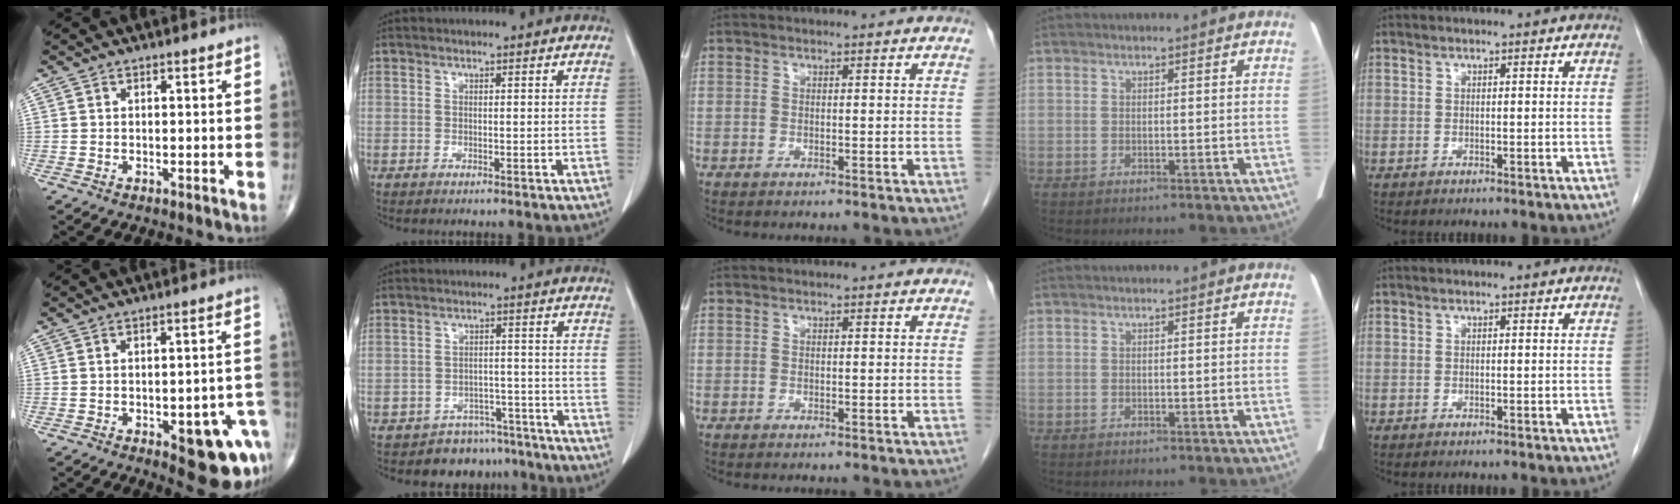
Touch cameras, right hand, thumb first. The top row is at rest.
{"thumb": {"total": 12.0, "force": [-5.1, 4.7, 9.8], "torque": [-0.089, 0.027, -0.050]}, "index": {"total": 6.8, "force": [-5.5, 4.0, -0.5], "torque": [0.025, 0.035, -0.077]}}